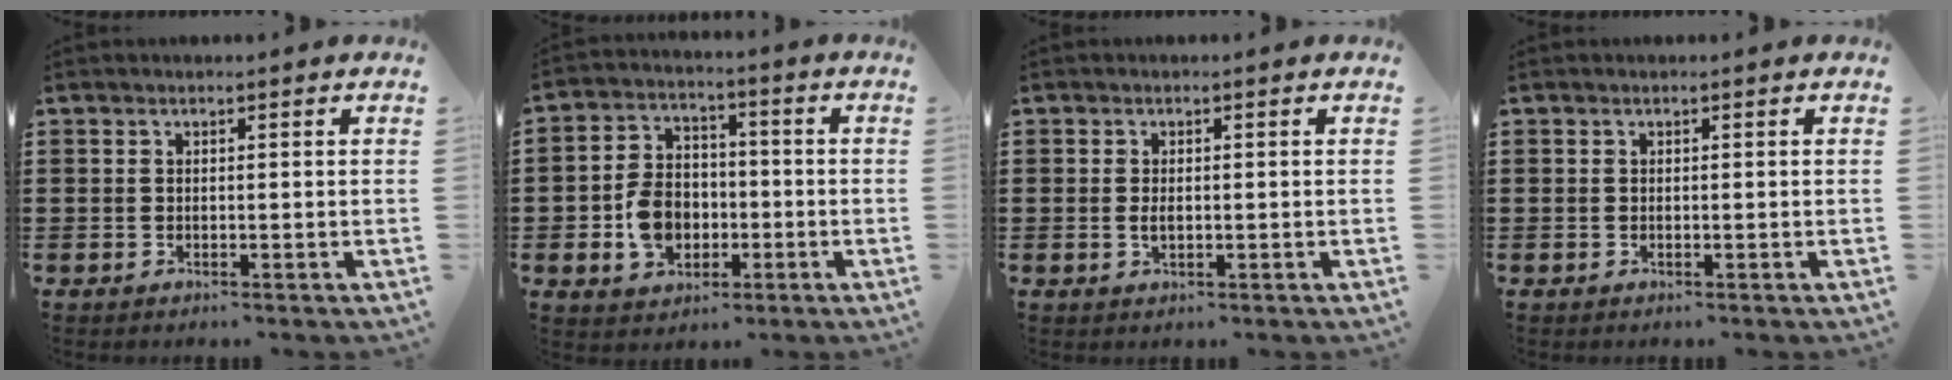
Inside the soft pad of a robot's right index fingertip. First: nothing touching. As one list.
[{"total": 7.9, "force": [-2.0, 6.0, 4.8], "torque": [-0.116, 0.009, -0.039]}, {"total": 1.3, "force": [-0.1, 0.7, 1.2], "torque": [-0.022, 0.004, -0.002]}, {"total": 0.0}]